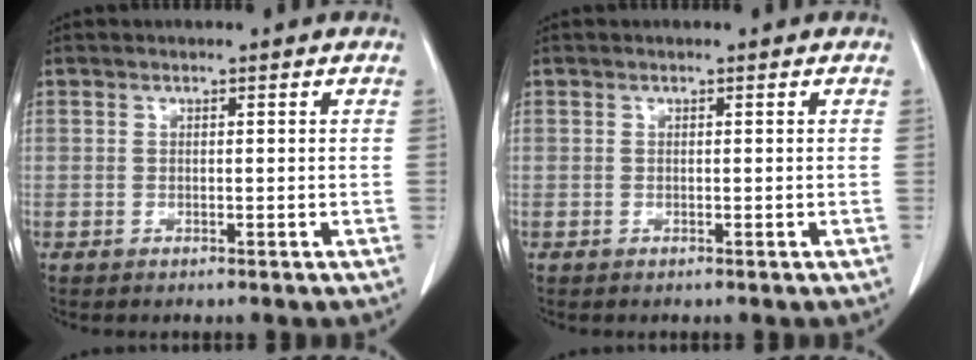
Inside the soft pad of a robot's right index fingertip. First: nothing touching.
{"total": 0.0}